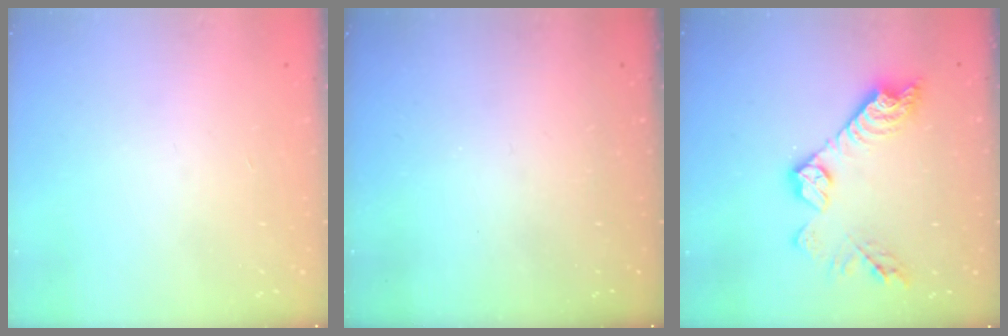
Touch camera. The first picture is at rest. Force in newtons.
{"total": 0.0}
{"total": 14.7, "press": 14.7, "slide": 1.0}